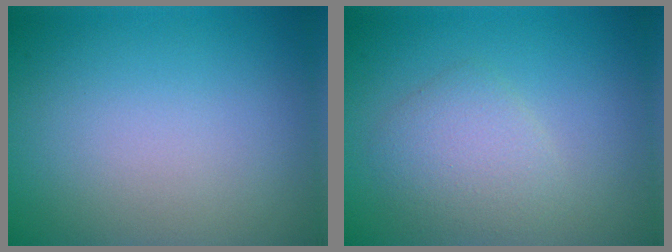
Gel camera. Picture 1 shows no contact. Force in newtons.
{"total": 2.8, "press": 2.8, "slide": 0.1}